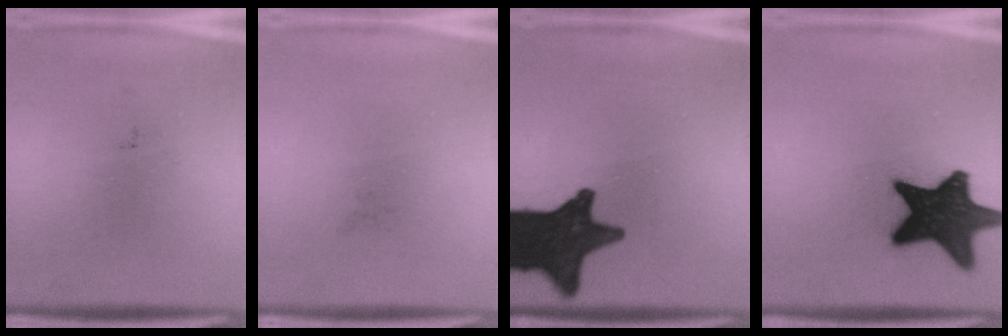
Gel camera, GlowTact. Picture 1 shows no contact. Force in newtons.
{"total": 0.0}
{"total": 17.0}
{"total": 18.5}